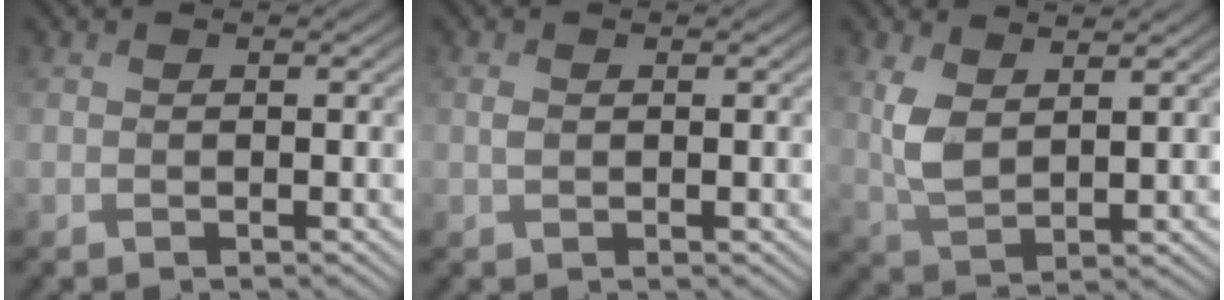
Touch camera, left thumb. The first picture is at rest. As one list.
[{"total": 0.9, "force": [0.7, 0.3, 0.6], "torque": [-0.015, 0.006, 0.013]}, {"total": 5.0, "force": [2.8, 1.9, 3.7], "torque": [-0.095, 0.004, 0.060]}]